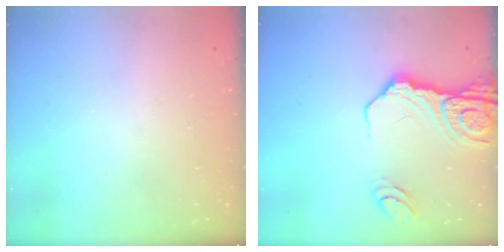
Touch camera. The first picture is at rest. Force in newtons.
{"total": 16.9, "press": 16.7, "slide": 2.1}